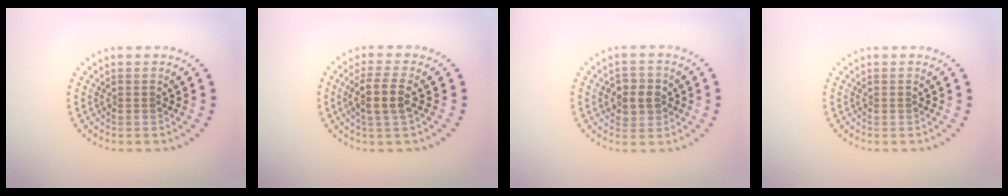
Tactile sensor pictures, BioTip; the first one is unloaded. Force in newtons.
{"total": 2.9, "press": 2.5, "slide": 1.5}
{"total": 2.8, "press": 2.7, "slide": 0.6}
{"total": 0.0}